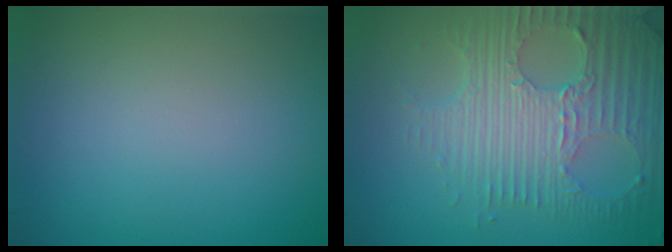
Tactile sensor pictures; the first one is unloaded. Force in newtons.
{"total": 7.6, "press": 5.1, "slide": 5.7}